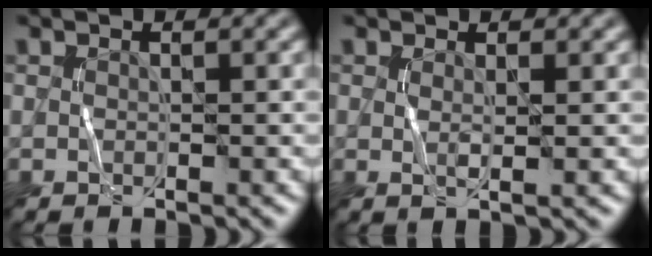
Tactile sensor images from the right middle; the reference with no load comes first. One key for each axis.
{"total": 1.0, "fx": 0.4, "fy": 0.2, "fz": 0.9, "tx": -0.018, "ty": -0.003, "tz": 0.007}